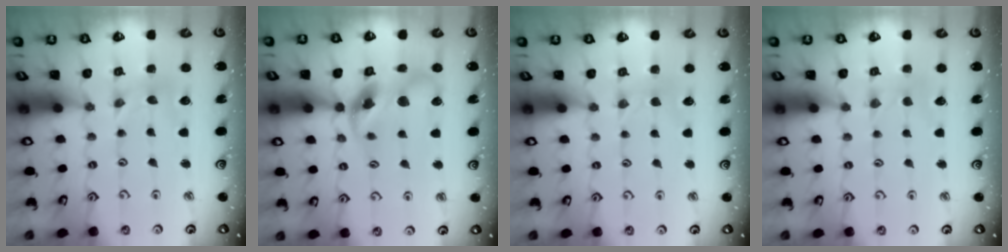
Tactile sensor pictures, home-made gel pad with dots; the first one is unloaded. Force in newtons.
{"total": 13.5, "press": 13.4, "slide": 1.8}
{"total": 1.7, "press": 1.6, "slide": 0.4}
{"total": 0.0}